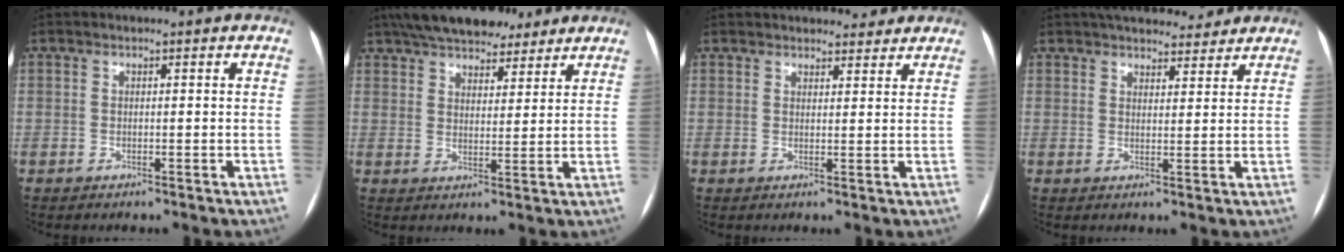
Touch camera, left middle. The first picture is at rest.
{"total": 15.4, "force": [12.5, 5.5, 7.1], "torque": [-0.125, 0.039, 0.191]}
{"total": 8.0, "force": [7.4, 2.6, 2.0], "torque": [-0.012, 0.011, 0.088]}
{"total": 11.4, "force": [10.2, 3.4, 4.0], "torque": [-0.044, 0.018, 0.138]}